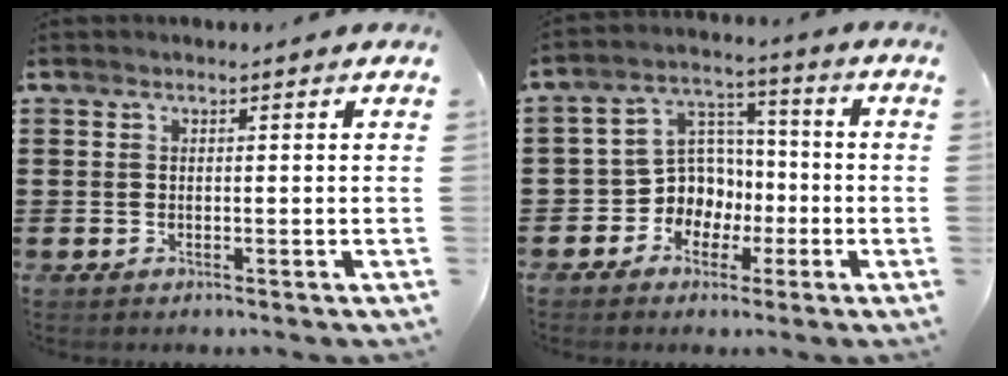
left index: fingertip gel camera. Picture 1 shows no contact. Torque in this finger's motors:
{"motor_torque": [0.46, 0.26, 0.14, 0.02]}